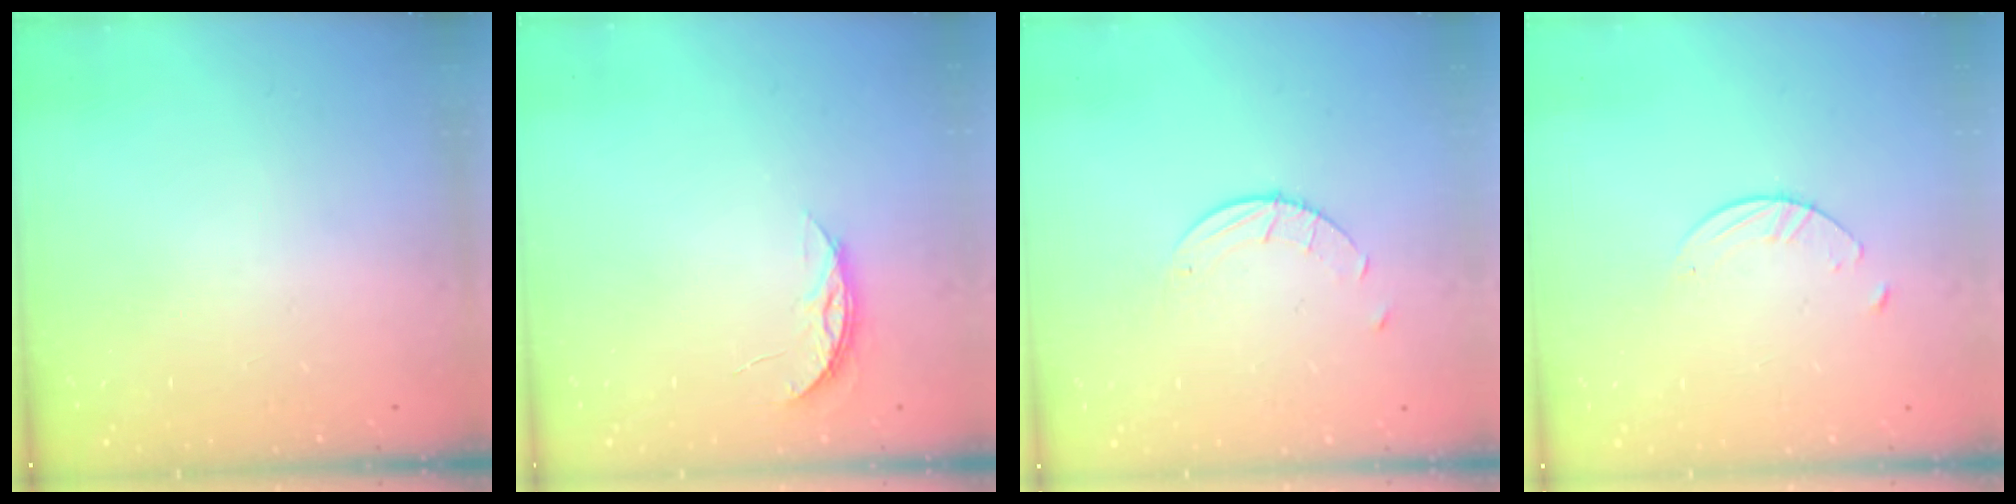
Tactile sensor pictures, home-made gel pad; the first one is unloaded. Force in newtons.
{"total": 4.5, "press": 4.5, "slide": 0.4}
{"total": 4.6, "press": 4.5, "slide": 0.5}
{"total": 3.6, "press": 3.6, "slide": 0.4}